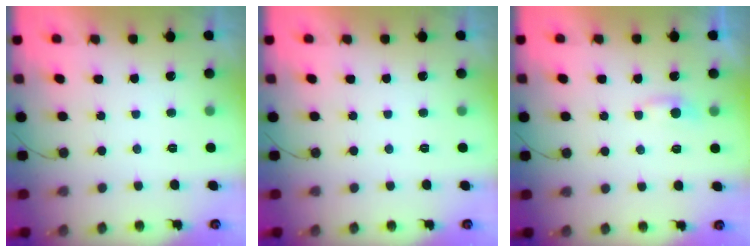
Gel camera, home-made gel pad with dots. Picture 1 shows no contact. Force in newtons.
{"total": 0.0}
{"total": 3.5, "press": 3.4, "slide": 0.3}